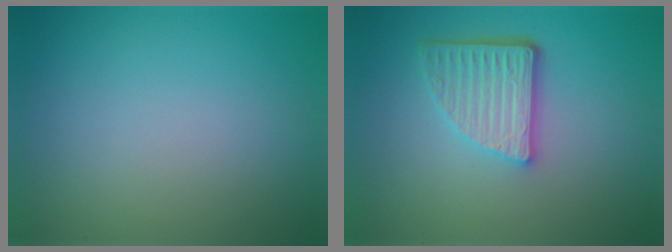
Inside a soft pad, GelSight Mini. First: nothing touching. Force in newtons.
{"total": 4.9, "press": 3.4, "slide": 3.5}